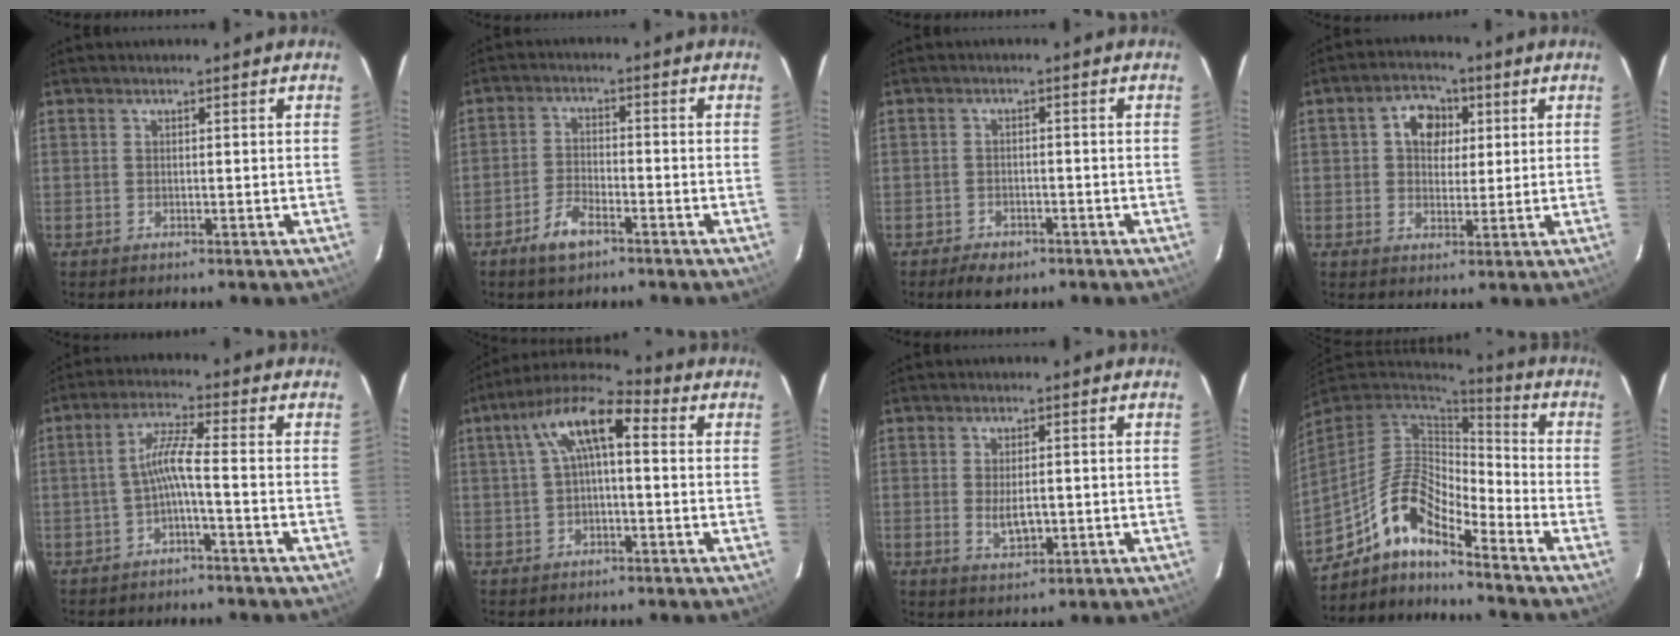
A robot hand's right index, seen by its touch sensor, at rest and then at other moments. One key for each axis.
{"total": 5.4, "fx": -3.7, "fy": 2.1, "fz": 3.3, "tx": -0.081, "ty": 0.001, "tz": -0.070}
{"total": 4.6, "fx": -3.3, "fy": 2.6, "fz": 1.8, "tx": -0.046, "ty": 0.002, "tz": -0.046}
{"total": 6.5, "fx": 1.7, "fy": 5.2, "fz": 3.5, "tx": -0.059, "ty": 0.020, "tz": 0.028}
{"total": 4.6, "fx": -2.0, "fy": -0.4, "fz": 4.2, "tx": -0.097, "ty": 0.011, "tz": -0.036}
{"total": 9.6, "fx": 1.6, "fy": 3.5, "fz": 8.8, "tx": -0.171, "ty": 0.034, "tz": 0.024}
{"total": 4.4, "fx": -0.5, "fy": 2.2, "fz": 3.8, "tx": -0.071, "ty": -0.008, "tz": -0.002}
{"total": 12.4, "fx": -8.5, "fy": 3.8, "fz": 8.1, "tx": -0.155, "ty": 0.010, "tz": -0.171}